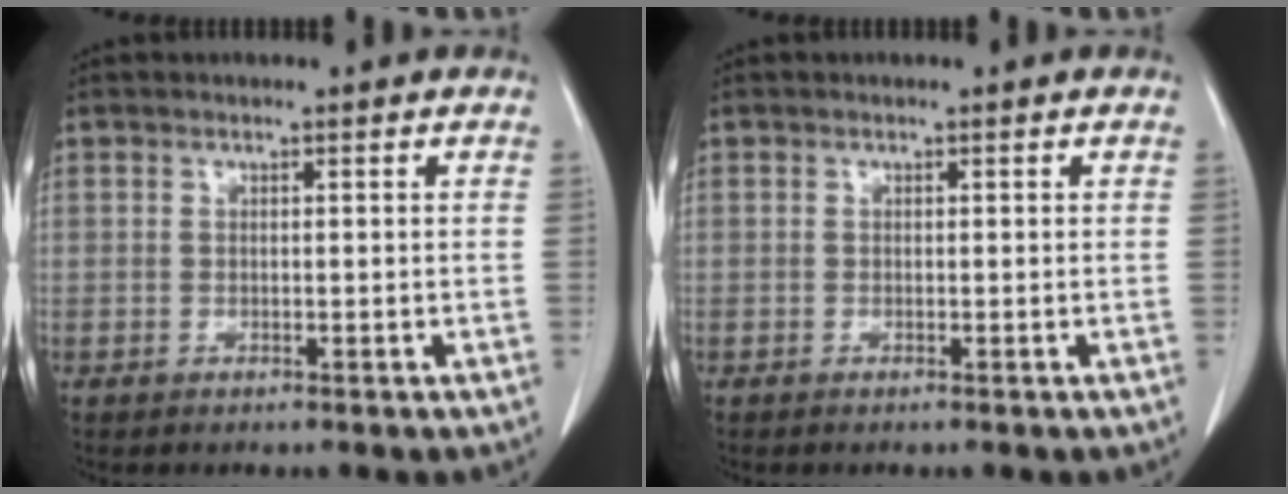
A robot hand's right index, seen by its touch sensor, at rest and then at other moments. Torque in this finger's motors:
{"motor_torque": [-0.03, -0.02, -0.10, -0.01]}